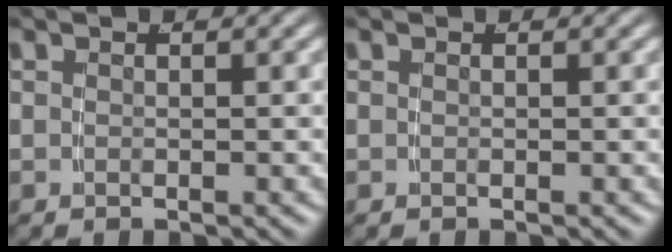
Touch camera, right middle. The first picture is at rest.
{"total": 0.0}